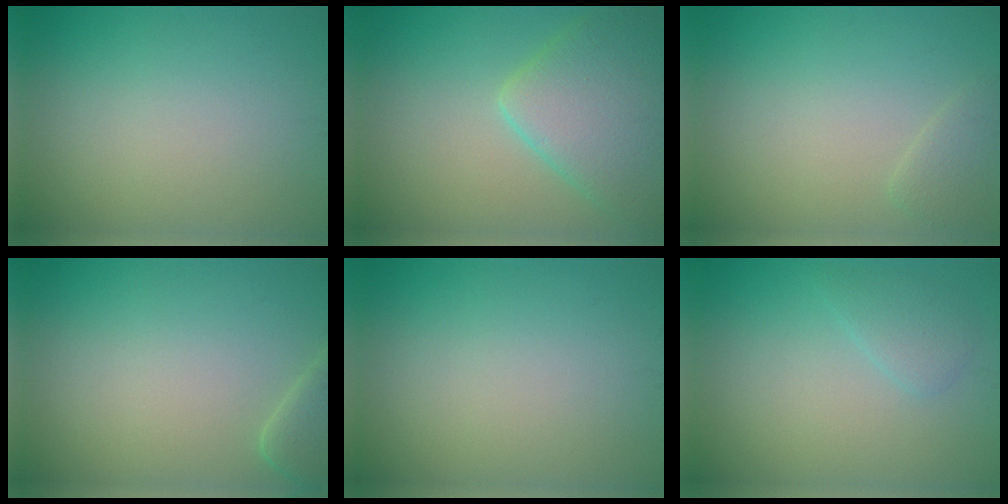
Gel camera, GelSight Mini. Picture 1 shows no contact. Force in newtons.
{"total": 6.9, "press": 6.9, "slide": 0.5}
{"total": 1.3, "press": 1.3, "slide": 0.2}
{"total": 2.3, "press": 2.3, "slide": 0.3}
{"total": 0.0}
{"total": 1.7, "press": 1.7, "slide": 0.1}